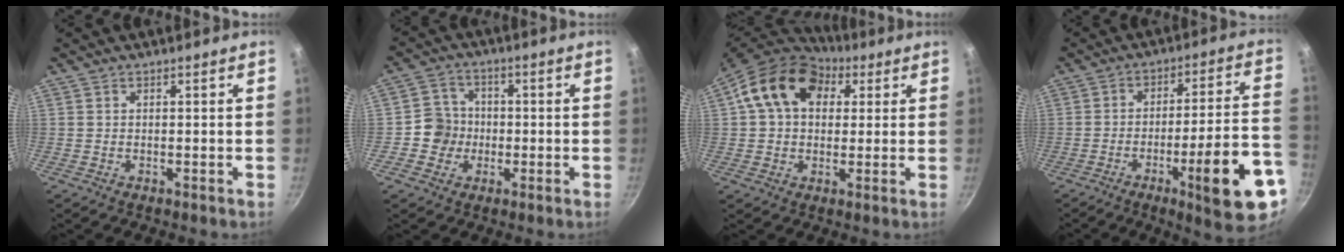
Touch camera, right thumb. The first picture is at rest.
{"total": 6.2, "force": [-1.2, 5.9, 1.5], "torque": [0.006, 0.019, -0.034]}
{"total": 16.2, "force": [4.9, 11.9, 9.8], "torque": [-0.148, 0.022, 0.066]}
{"total": 18.5, "force": [-8.2, 3.4, 16.2], "torque": [-0.202, 0.042, -0.113]}